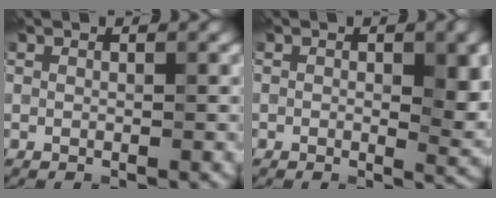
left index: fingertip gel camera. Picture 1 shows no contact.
{"total": 4.8, "force": [0.2, 1.9, 4.3], "torque": [-0.052, -0.003, 0.002]}